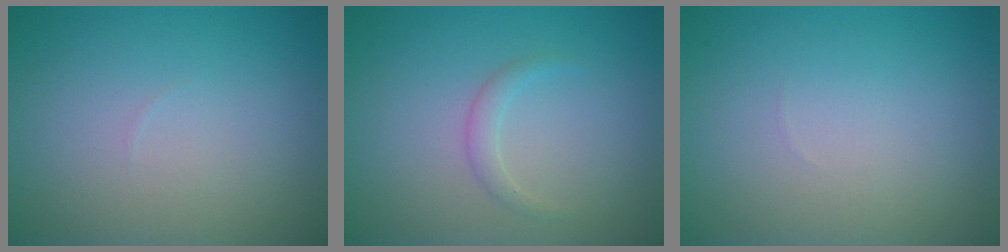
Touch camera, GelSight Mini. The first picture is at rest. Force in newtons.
{"total": 1.2, "press": 1.1, "slide": 0.1}
{"total": 0.0}